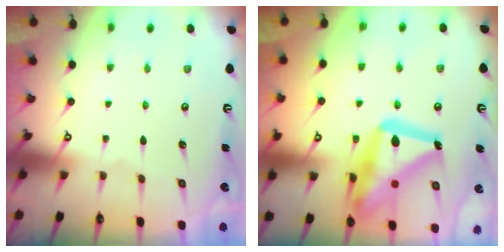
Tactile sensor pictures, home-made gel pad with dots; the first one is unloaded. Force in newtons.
{"total": 25.0, "press": 24.9, "slide": 1.9}